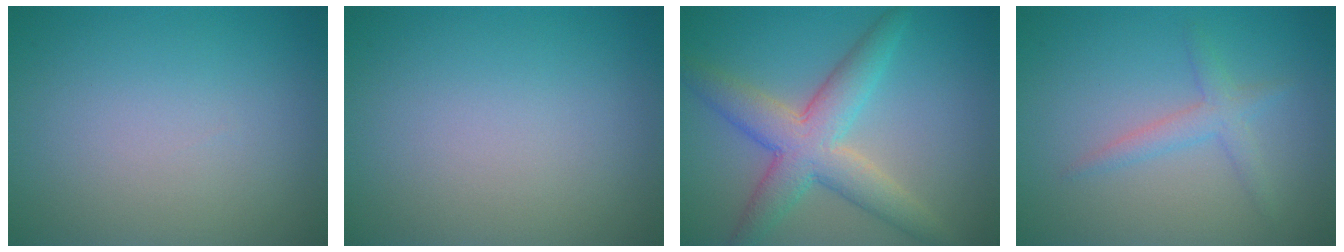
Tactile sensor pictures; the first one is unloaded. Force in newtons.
{"total": 0.0}
{"total": 7.3, "press": 7.3, "slide": 0.1}
{"total": 2.0, "press": 1.9, "slide": 0.2}